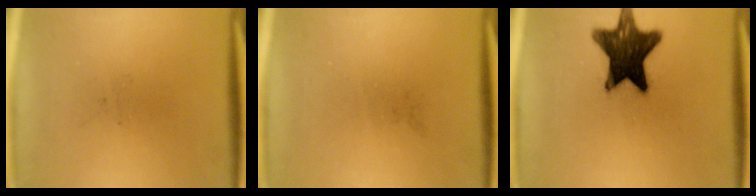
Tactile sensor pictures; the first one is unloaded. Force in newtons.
{"total": 0.0}
{"total": 14.5}